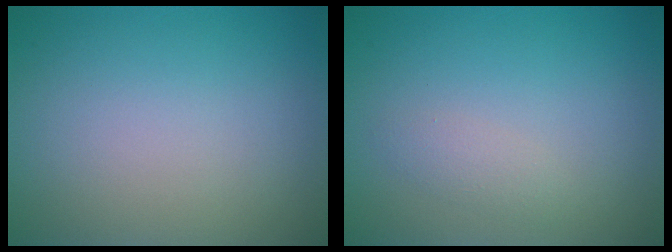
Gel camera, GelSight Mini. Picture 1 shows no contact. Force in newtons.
{"total": 1.2, "press": 1.2, "slide": 0.0}